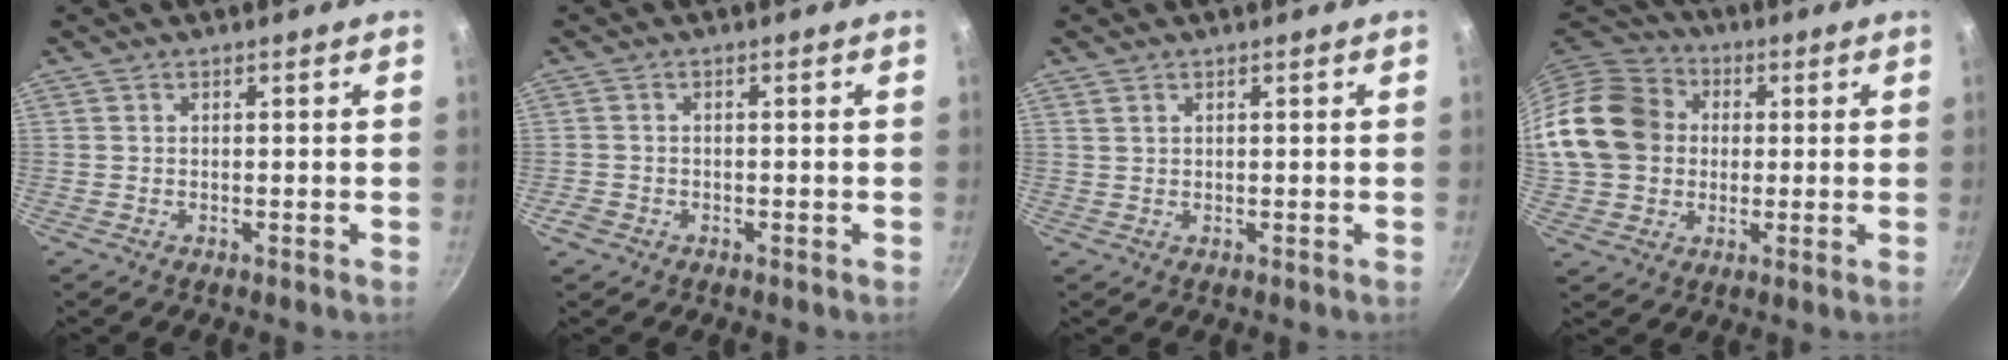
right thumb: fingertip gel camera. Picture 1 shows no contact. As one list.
[{"total": 2.2, "force": [-1.0, 1.7, 0.8], "torque": [-0.015, 0.005, -0.016]}, {"total": 1.1, "force": [0.7, 0.7, 0.5], "torque": [-0.007, 0.000, 0.012]}, {"total": 18.4, "force": [1.8, 15.4, 10.0], "torque": [-0.172, 0.035, 0.030]}]